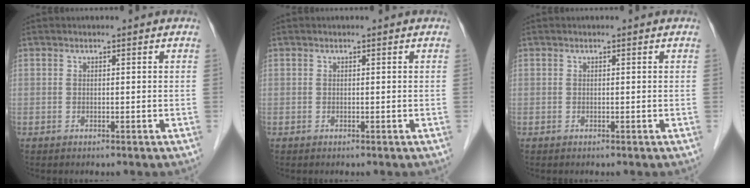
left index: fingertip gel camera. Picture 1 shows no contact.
{"total": 0.0}
{"total": 0.0}